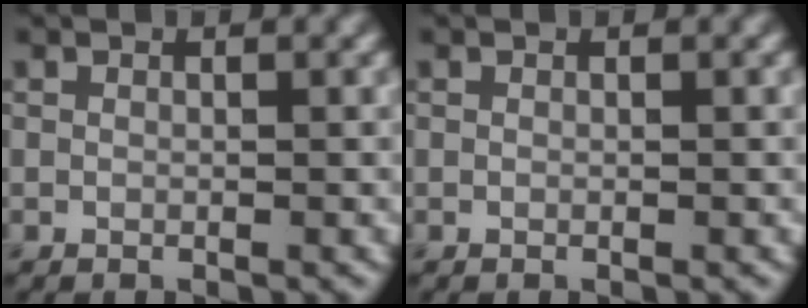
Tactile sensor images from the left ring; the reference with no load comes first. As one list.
[{"total": 0.0}]